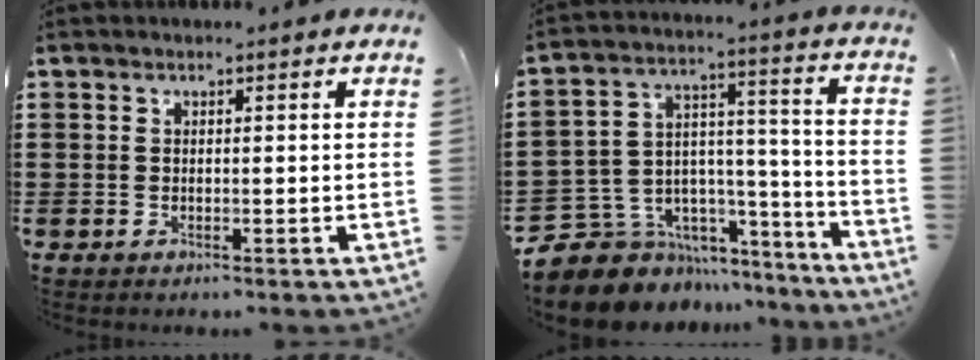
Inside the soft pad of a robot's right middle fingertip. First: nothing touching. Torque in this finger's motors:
{"motor_torque": [0.44, 0.01, 0.18, 0.07]}